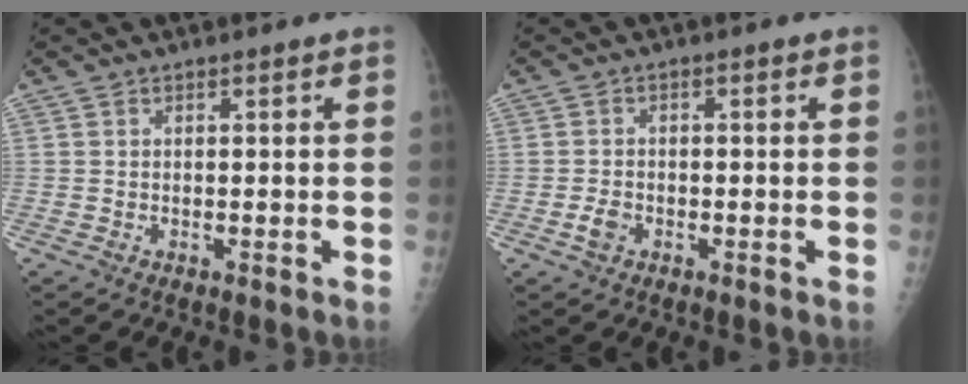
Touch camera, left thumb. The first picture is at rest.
{"total": 2.6, "force": [-1.2, 1.8, 1.4], "torque": [-0.025, 0.007, -0.022]}